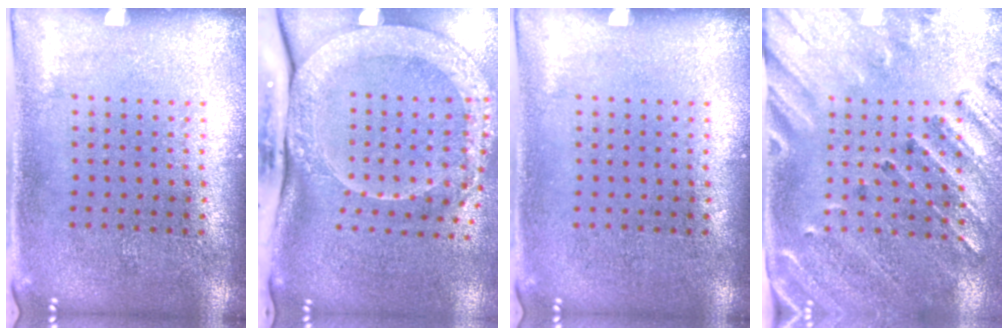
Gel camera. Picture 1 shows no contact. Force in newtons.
{"total": 3.3, "press": 2.3, "slide": 2.3}
{"total": 0.0}
{"total": 2.6, "press": 2.2, "slide": 1.3}